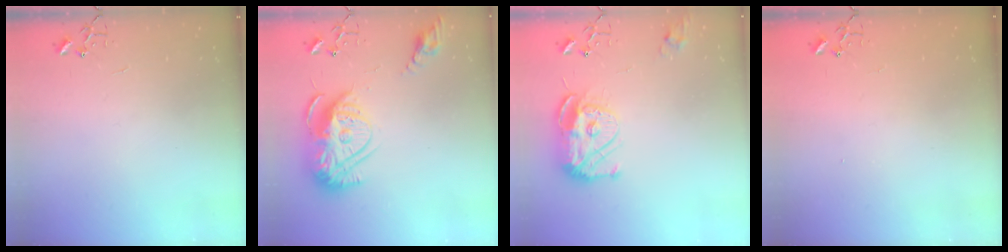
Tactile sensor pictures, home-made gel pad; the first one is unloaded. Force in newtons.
{"total": 17.6, "press": 17.5, "slide": 1.6}
{"total": 13.5, "press": 13.4, "slide": 1.2}
{"total": 1.3, "press": 1.2, "slide": 0.1}